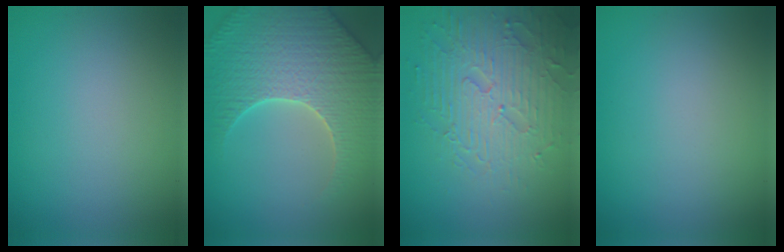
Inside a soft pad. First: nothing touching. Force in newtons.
{"total": 7.5, "press": 7.2, "slide": 2.1}
{"total": 5.8, "press": 5.0, "slide": 2.9}
{"total": 0.0}